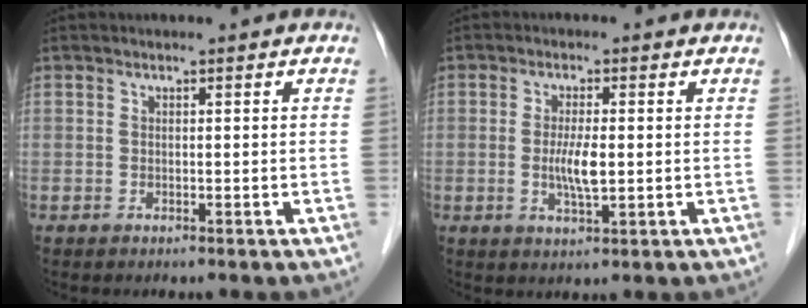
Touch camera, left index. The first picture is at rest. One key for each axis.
{"total": 4.2, "fx": -0.2, "fy": 0.8, "fz": 4.2, "tx": -0.085, "ty": -0.006, "tz": -0.003}